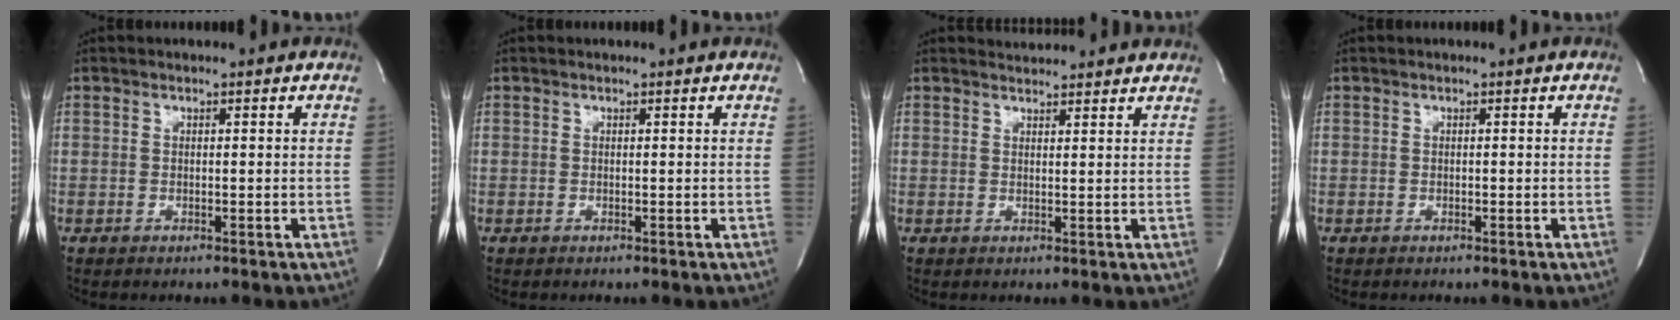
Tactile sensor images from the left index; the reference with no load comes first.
{"total": 0.8, "force": [0.8, 0.0, 0.2], "torque": [-0.007, 0.001, 0.006]}
{"total": 5.4, "force": [5.3, 0.6, 0.8], "torque": [-0.016, 0.020, 0.058]}
{"total": 0.0}